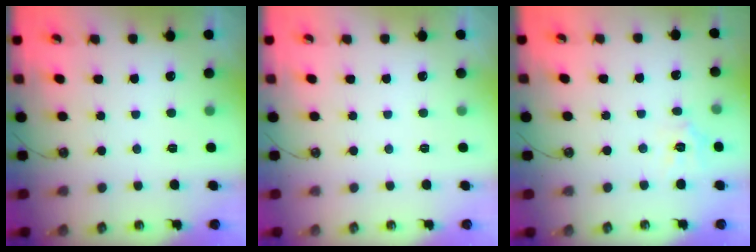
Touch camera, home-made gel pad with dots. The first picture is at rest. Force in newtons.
{"total": 0.0}
{"total": 5.2, "press": 5.2, "slide": 0.4}